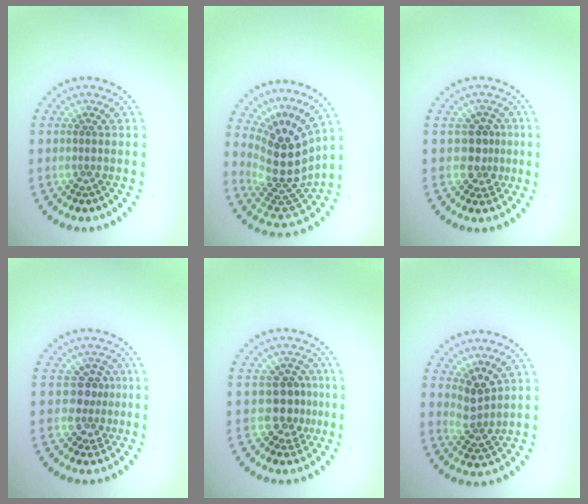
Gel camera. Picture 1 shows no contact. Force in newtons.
{"total": 5.3, "press": 3.9, "slide": 3.6}
{"total": 2.6, "press": 2.2, "slide": 1.4}
{"total": 2.7, "press": 2.0, "slide": 1.8}
{"total": 3.1, "press": 2.7, "slide": 1.6}
{"total": 2.6, "press": 2.0, "slide": 1.7}